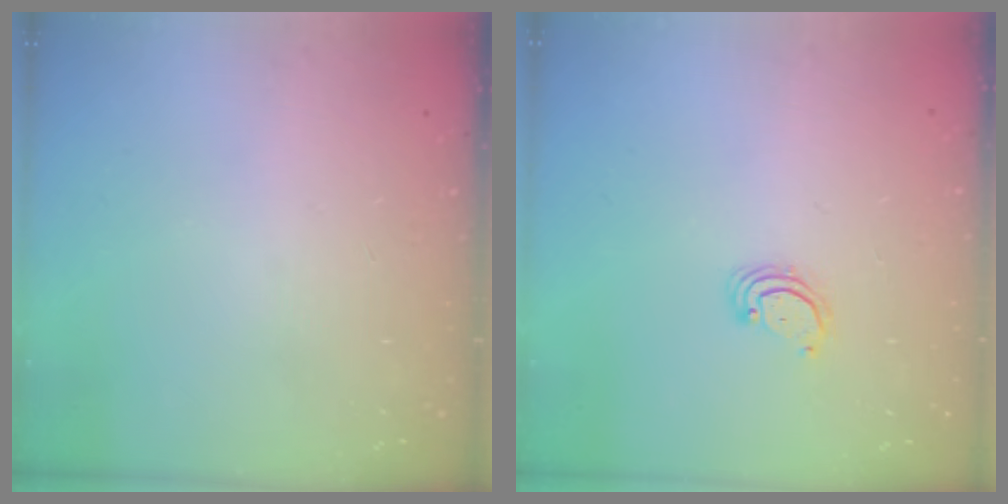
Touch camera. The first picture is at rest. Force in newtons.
{"total": 2.8, "press": 2.8, "slide": 0.2}